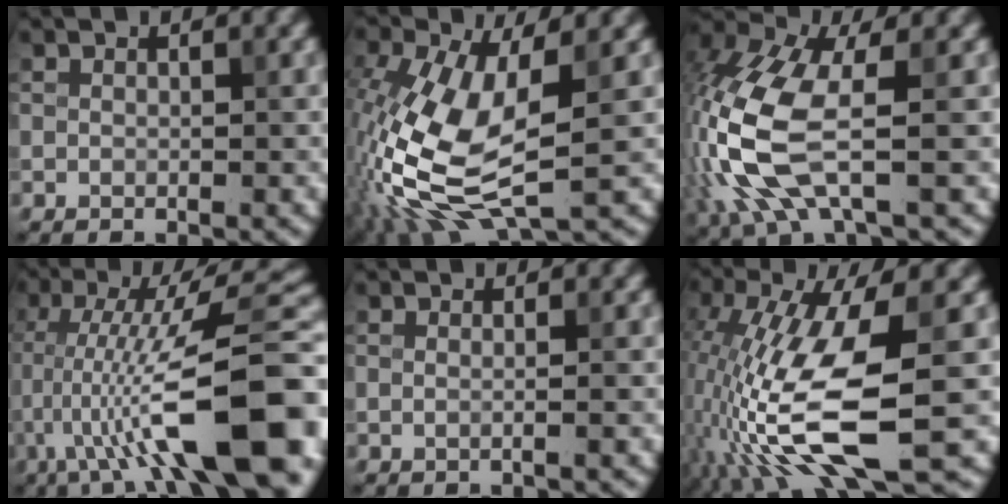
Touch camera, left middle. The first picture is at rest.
{"total": 9.3, "force": [-1.6, 4.3, 8.0], "torque": [-0.195, 0.000, -0.033]}
{"total": 9.3, "force": [-1.1, 3.8, 8.4], "torque": [-0.210, 0.006, -0.030]}
{"total": 14.4, "force": [-4.2, 3.1, 13.5], "torque": [-0.208, 0.029, -0.061]}
{"total": 1.1, "force": [0.0, 0.5, 1.0], "torque": [-0.008, -0.006, -0.012]}
{"total": 10.8, "force": [-3.0, 3.1, 9.9], "torque": [-0.208, -0.005, -0.056]}